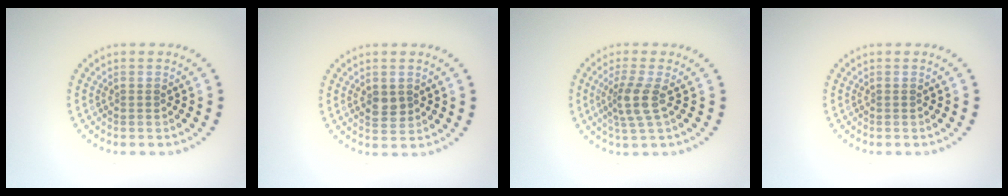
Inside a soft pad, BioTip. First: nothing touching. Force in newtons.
{"total": 1.8, "press": 1.8, "slide": 0.1}
{"total": 3.0, "press": 2.3, "slide": 1.9}
{"total": 0.0}